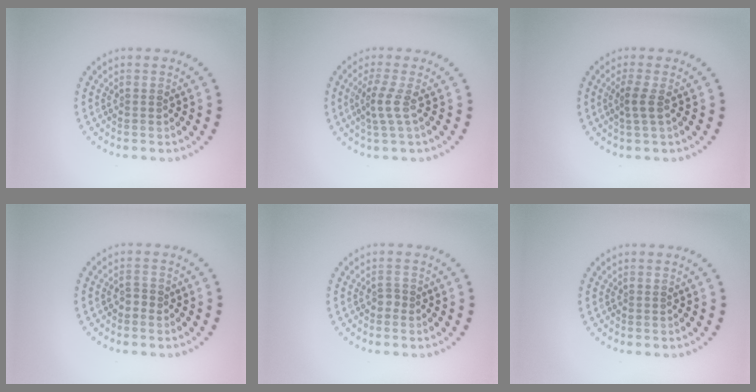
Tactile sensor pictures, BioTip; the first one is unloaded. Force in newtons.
{"total": 2.3, "press": 1.6, "slide": 1.6}
{"total": 1.6, "press": 1.2, "slide": 1.0}
{"total": 0.9, "press": 0.8, "slide": 0.4}
{"total": 0.8, "press": 0.5, "slide": 0.7}
{"total": 0.0}